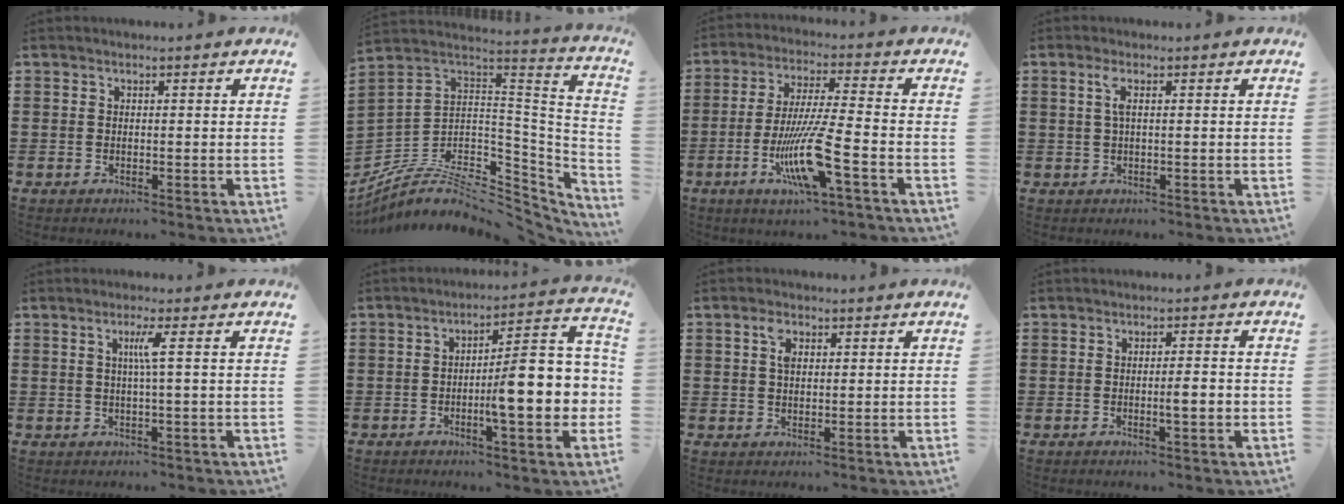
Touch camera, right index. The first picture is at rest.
{"total": 7.9, "force": [-4.7, 3.8, 5.1], "torque": [-0.111, -0.011, -0.088]}
{"total": 11.3, "force": [-4.5, 1.0, 10.4], "torque": [-0.216, -0.016, -0.090]}
{"total": 1.9, "force": [0.4, 0.3, 1.8], "torque": [-0.038, 0.002, 0.006]}
{"total": 2.8, "force": [0.4, -0.5, 2.8], "torque": [-0.054, -0.004, 0.002]}
{"total": 11.6, "force": [-1.8, 2.5, 11.2], "torque": [-0.148, -0.027, -0.038]}
{"total": 2.8, "force": [1.1, 1.5, 2.1], "torque": [-0.039, 0.004, 0.016]}
{"total": 2.9, "force": [-0.6, 0.3, 2.8], "torque": [-0.048, -0.003, -0.012]}